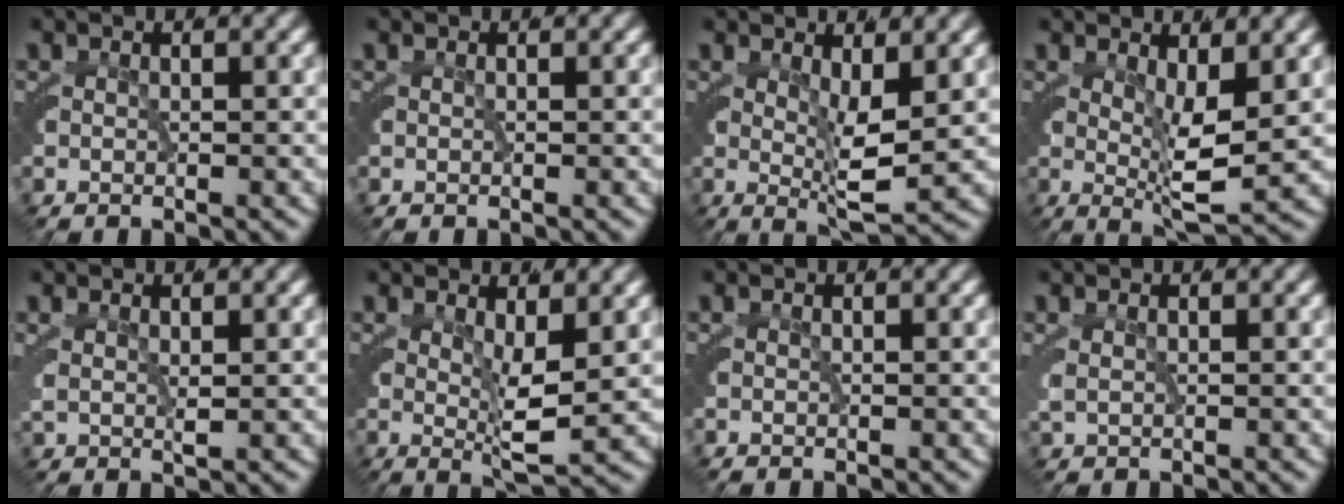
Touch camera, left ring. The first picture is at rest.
{"total": 0.0}
{"total": 3.8, "force": [0.9, 0.3, 3.6], "torque": [-0.044, -0.017, 0.022]}
{"total": 4.3, "force": [0.9, 0.5, 4.2], "torque": [-0.050, -0.016, 0.022]}
{"total": 1.2, "force": [0.9, -0.1, 0.8], "torque": [-0.013, -0.006, 0.025]}
{"total": 3.4, "force": [0.9, 0.2, 3.3], "torque": [-0.040, -0.016, 0.022]}
{"total": 0.0}
{"total": 0.6, "force": [0.5, -0.1, 0.4], "torque": [-0.012, -0.005, 0.017]}